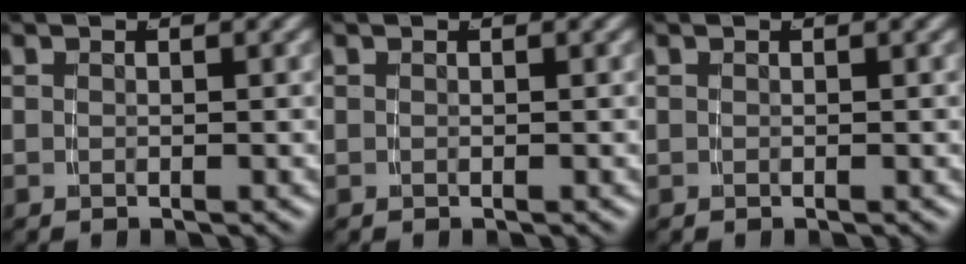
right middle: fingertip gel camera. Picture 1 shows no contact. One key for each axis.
{"total": 0.0}
{"total": 0.0}